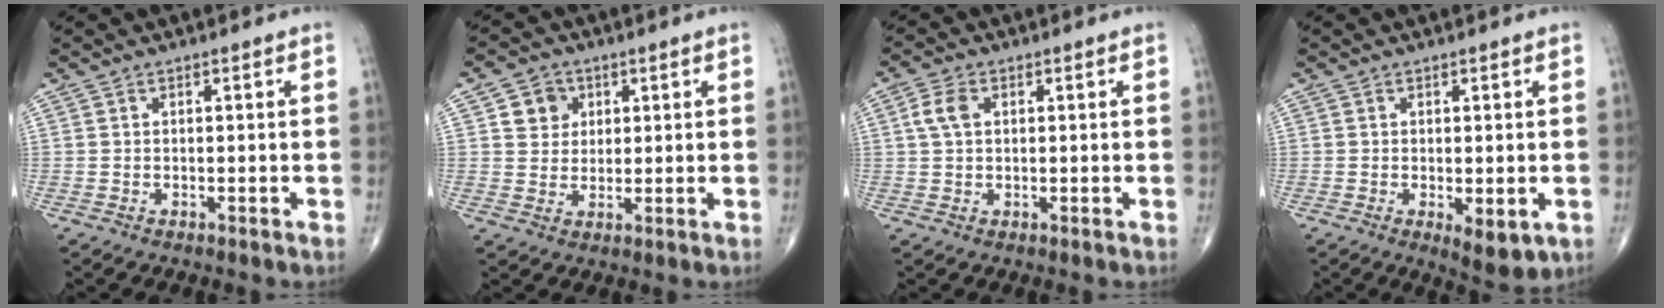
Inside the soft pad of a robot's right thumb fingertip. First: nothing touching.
{"total": 5.3, "force": [1.9, 4.7, 1.7], "torque": [-0.002, -0.004, 0.029]}
{"total": 3.9, "force": [1.0, 2.5, 2.8], "torque": [-0.063, 0.006, 0.016]}
{"total": 5.4, "force": [-1.3, 2.2, 4.7], "torque": [-0.060, -0.014, -0.011]}